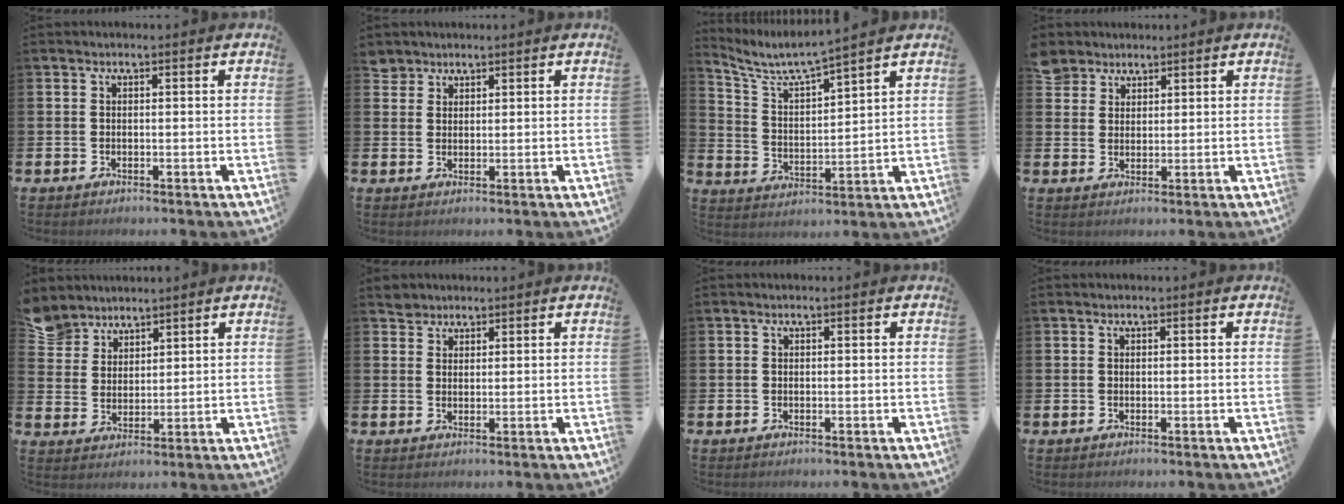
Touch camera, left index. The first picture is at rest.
{"total": 2.9, "force": [2.6, 1.3, -0.1], "torque": [0.001, -0.006, 0.048]}
{"total": 5.4, "force": [5.0, 0.1, 1.9], "torque": [-0.069, -0.040, 0.080]}
{"total": 4.1, "force": [3.6, 1.9, -0.1], "torque": [0.003, -0.014, 0.066]}
{"total": 5.5, "force": [5.2, 1.9, -0.4], "torque": [-0.016, -0.027, 0.099]}
{"total": 2.0, "force": [1.8, 0.8, -0.3], "torque": [0.018, -0.004, 0.033]}
{"total": 0.0}
{"total": 0.0}